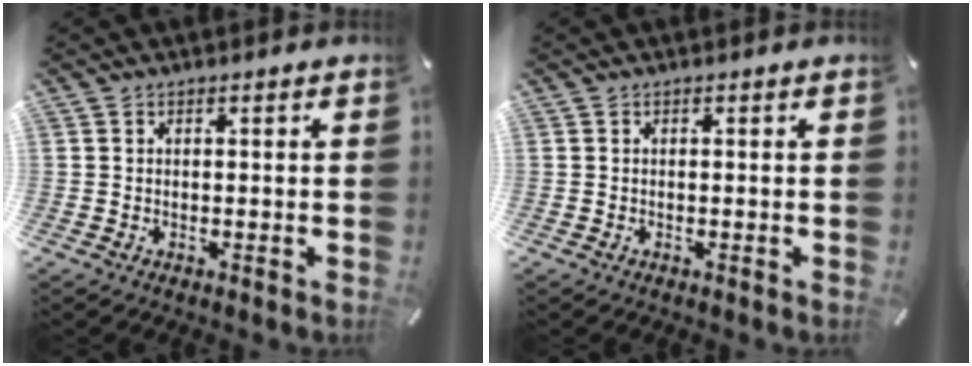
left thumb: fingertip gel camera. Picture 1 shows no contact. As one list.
[{"total": 0.0}]